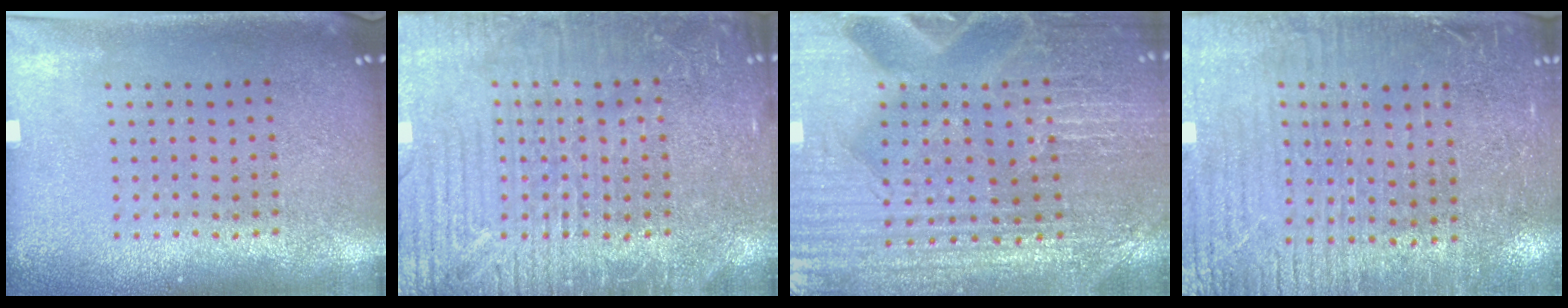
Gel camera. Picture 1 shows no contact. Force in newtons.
{"total": 3.8, "press": 3.8, "slide": 0.4}
{"total": 3.3, "press": 3.3, "slide": 0.3}
{"total": 3.5, "press": 3.0, "slide": 1.7}